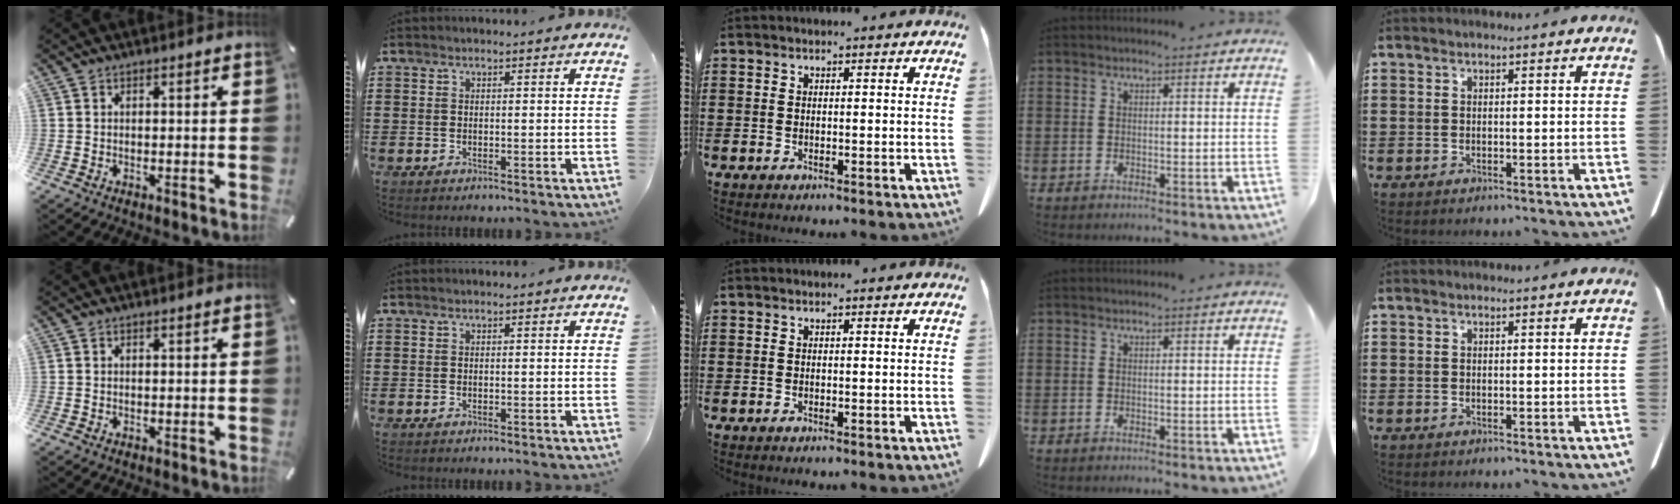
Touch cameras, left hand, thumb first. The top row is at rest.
{}